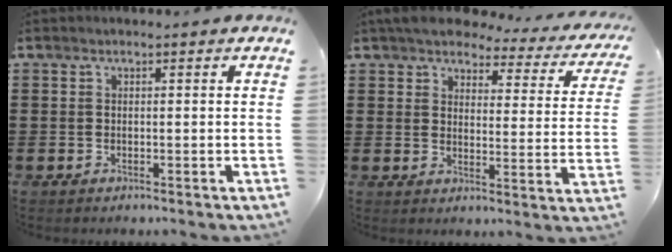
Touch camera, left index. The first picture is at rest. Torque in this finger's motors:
{"motor_torque": [1.50, -0.64, 1.05, 0.04]}